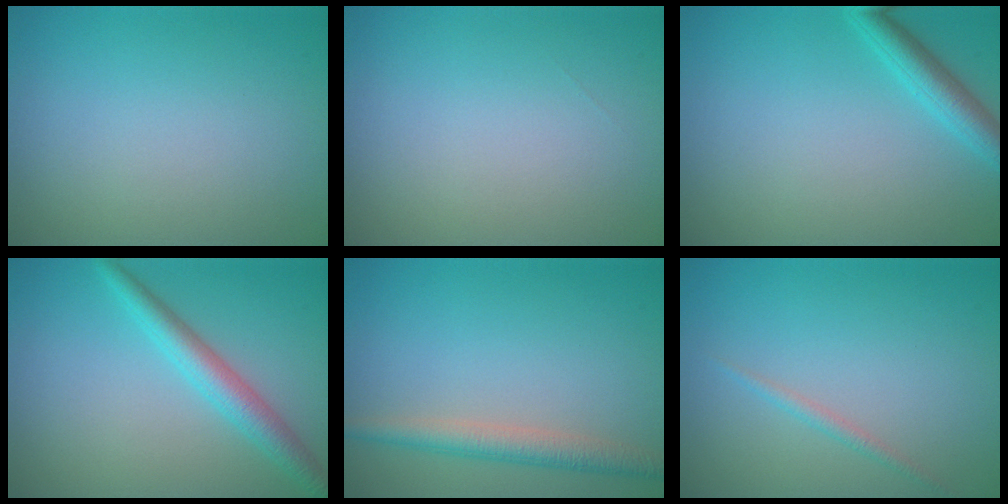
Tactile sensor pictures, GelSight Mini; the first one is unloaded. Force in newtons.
{"total": 0.0}
{"total": 2.7, "press": 2.7, "slide": 0.1}
{"total": 3.4, "press": 3.4, "slide": 0.1}
{"total": 3.0, "press": 3.0, "slide": 0.1}
{"total": 0.9, "press": 0.9, "slide": 0.0}